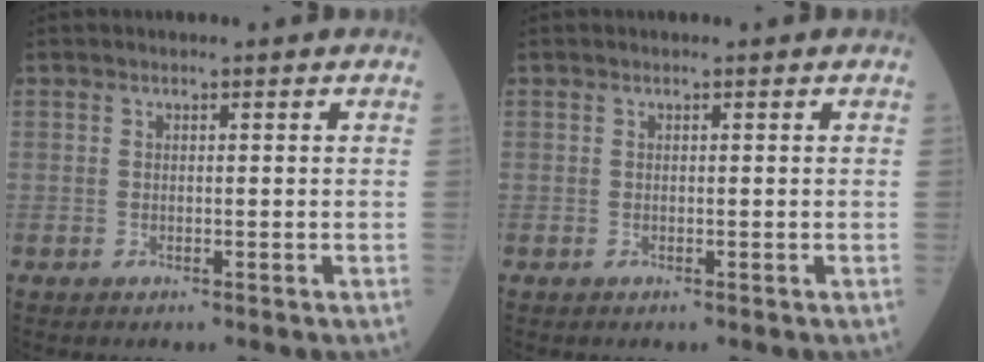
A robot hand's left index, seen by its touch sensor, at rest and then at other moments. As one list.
[{"total": 0.0}]